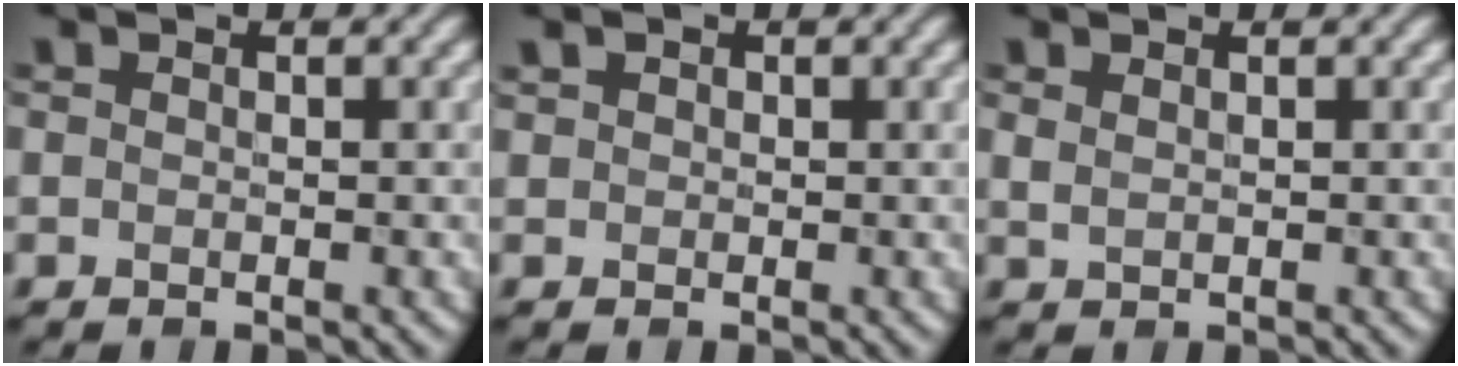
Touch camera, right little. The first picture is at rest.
{"total": 1.0, "force": [0.6, 0.8, 0.3], "torque": [-0.005, 0.003, 0.009]}
{"total": 1.0, "force": [0.7, 0.4, 0.5], "torque": [-0.016, -0.001, 0.018]}